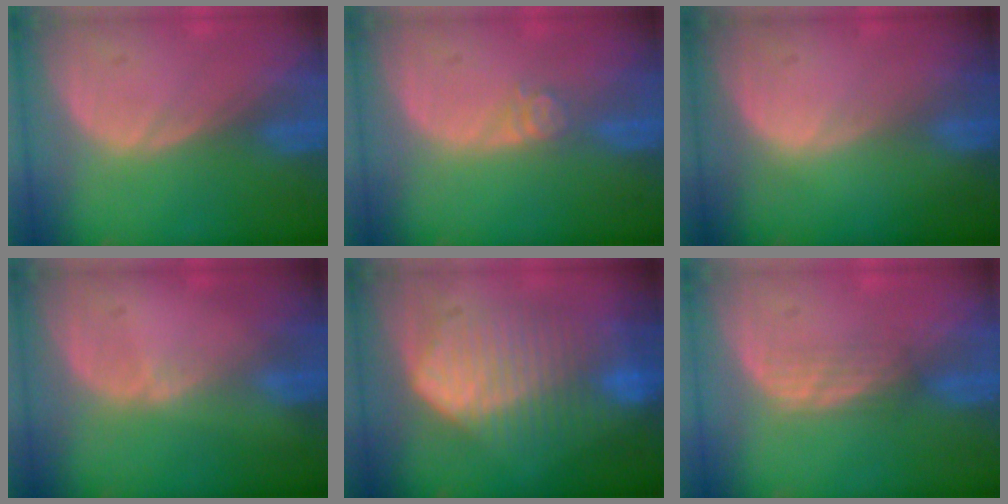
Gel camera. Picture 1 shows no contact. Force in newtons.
{"total": 2.7, "press": 2.2, "slide": 1.5}
{"total": 0.0}
{"total": 0.5, "press": 0.5, "slide": 0.2}
{"total": 10.5, "press": 10.4, "slide": 0.5}
{"total": 2.3, "press": 2.2, "slide": 0.3}